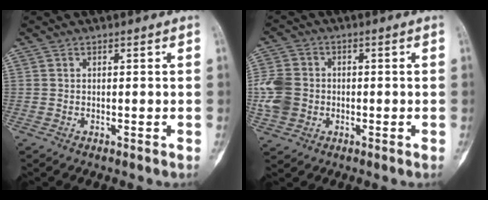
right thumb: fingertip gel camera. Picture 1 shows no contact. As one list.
[{"total": 8.5, "force": [-0.9, 7.2, 4.6], "torque": [-0.093, 0.008, -0.018]}]